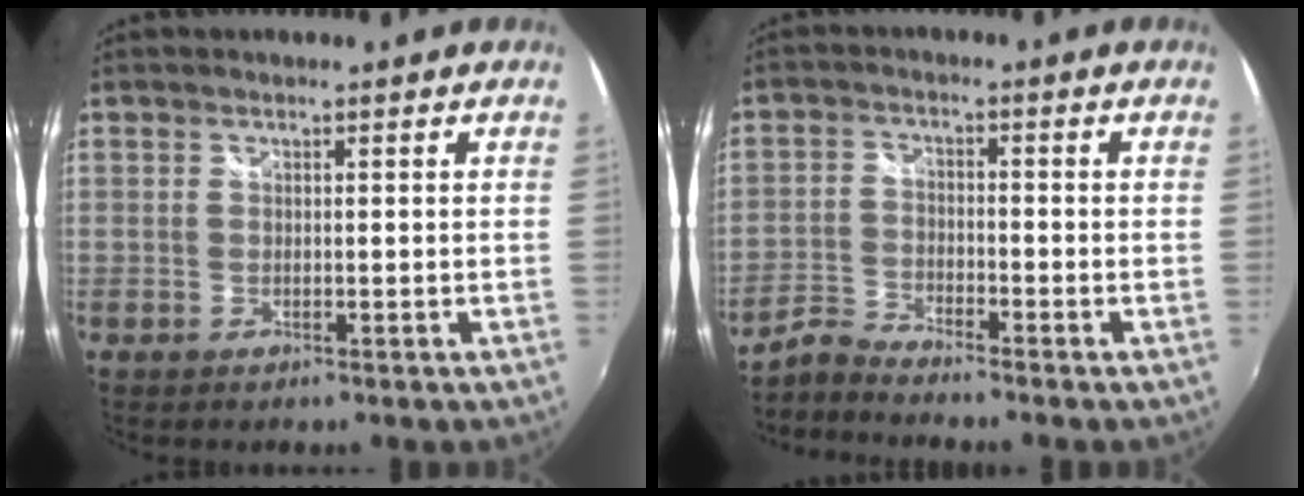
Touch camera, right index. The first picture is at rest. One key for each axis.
{"total": 3.7, "fx": -3.7, "fy": 0.5, "fz": 0.6, "tx": -0.017, "ty": 0.000, "tz": -0.082}